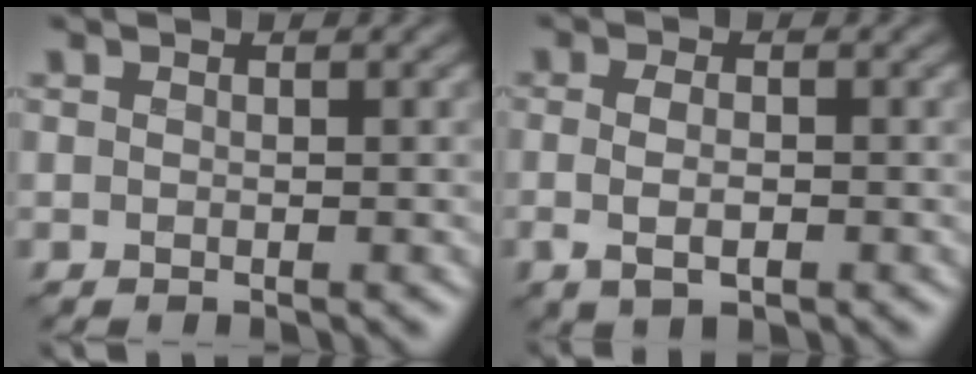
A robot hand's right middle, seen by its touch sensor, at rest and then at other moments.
{"total": 2.0, "force": [-0.5, 0.9, 1.7], "torque": [-0.038, -0.001, -0.009]}